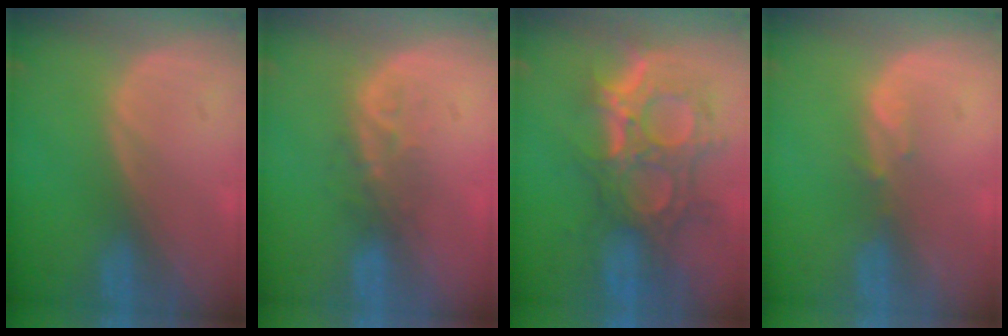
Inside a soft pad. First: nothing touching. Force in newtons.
{"total": 3.4, "press": 3.2, "slide": 1.1}
{"total": 12.2, "press": 10.7, "slide": 5.8}
{"total": 1.1, "press": 1.1, "slide": 0.2}